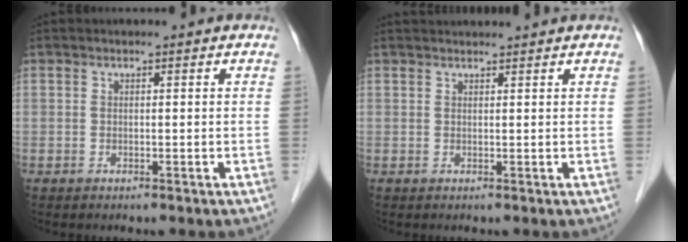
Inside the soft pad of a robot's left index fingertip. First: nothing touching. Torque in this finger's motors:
{"motor_torque": [-0.64, -0.67, 0.05, 0.01]}